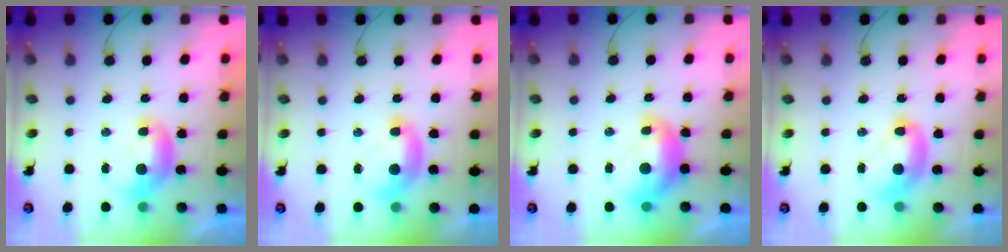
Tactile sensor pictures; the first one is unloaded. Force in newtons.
{"total": 1.5, "press": 1.4, "slide": 0.6}
{"total": 2.4, "press": 2.3, "slide": 0.7}
{"total": 2.6, "press": 2.6, "slide": 0.2}